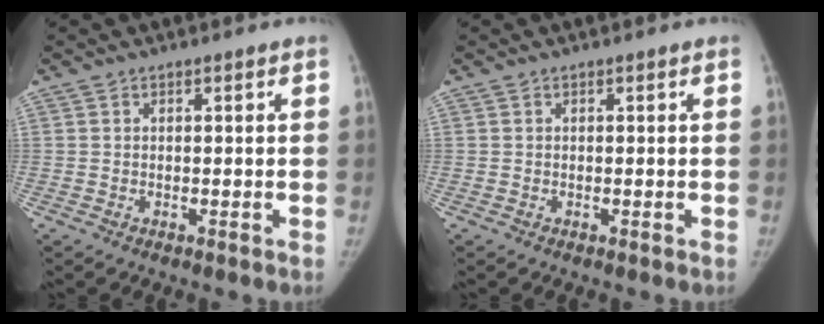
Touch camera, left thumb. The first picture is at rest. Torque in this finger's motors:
{"motor_torque": [0.08, -0.37, 0.28, -0.10, 0.05]}